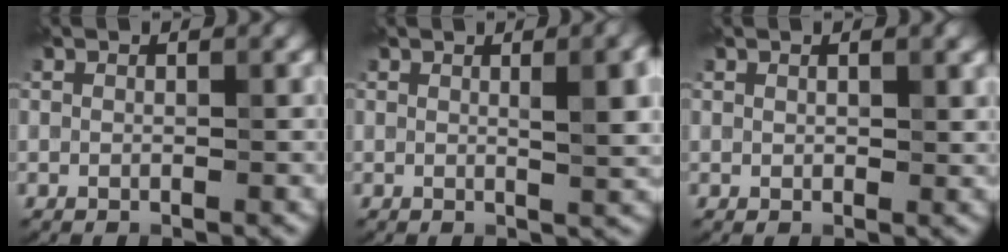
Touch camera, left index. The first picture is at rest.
{"total": 4.8, "force": [1.0, 1.3, 4.5], "torque": [-0.048, 0.009, 0.013]}
{"total": 1.0, "force": [0.5, 0.4, 0.7], "torque": [-0.011, 0.000, 0.012]}